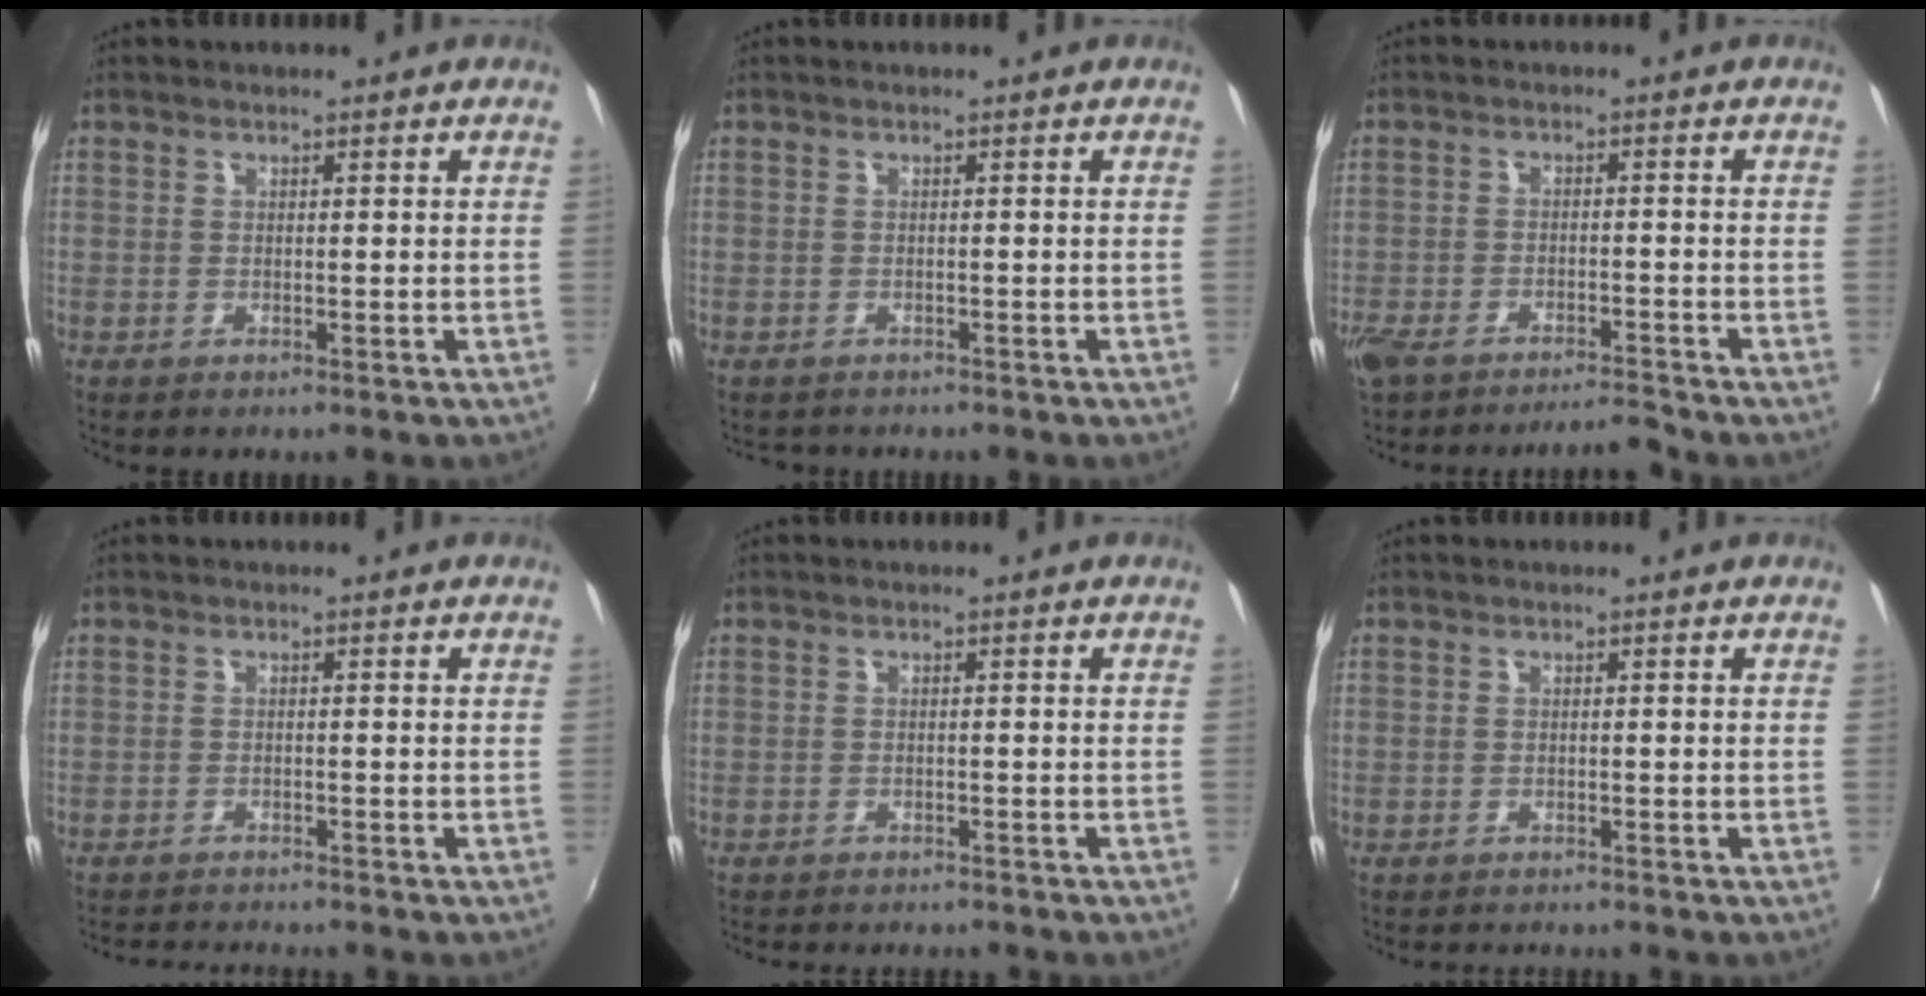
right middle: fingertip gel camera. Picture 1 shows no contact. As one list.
[{"total": 1.2, "force": [-1.0, 0.6, 0.1], "torque": [-0.007, -0.003, -0.015]}, {"total": 7.1, "force": [-6.4, 1.3, 2.6], "torque": [-0.076, -0.008, -0.113]}, {"total": 4.9, "force": [-4.8, 0.4, 1.1], "torque": [-0.035, -0.010, -0.079]}, {"total": 5.0, "force": [-4.6, 1.3, 1.5], "torque": [-0.042, -0.013, -0.069]}, {"total": 2.5, "force": [-2.4, 0.5, 0.5], "torque": [-0.017, -0.012, -0.038]}]